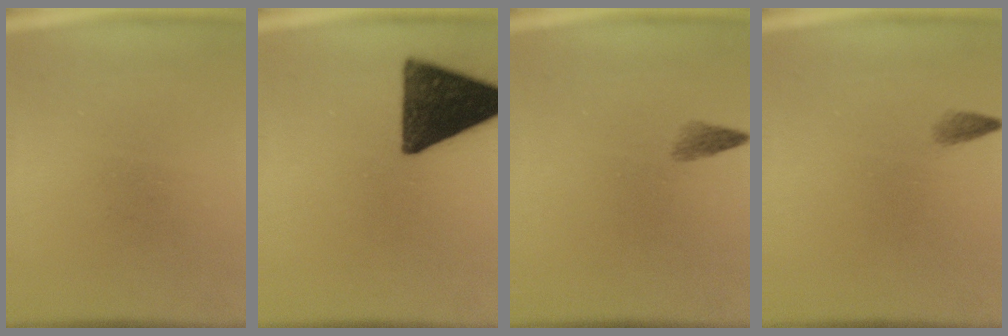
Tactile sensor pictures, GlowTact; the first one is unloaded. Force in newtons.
{"total": 14.7}
{"total": 1.5}
{"total": 1.0}